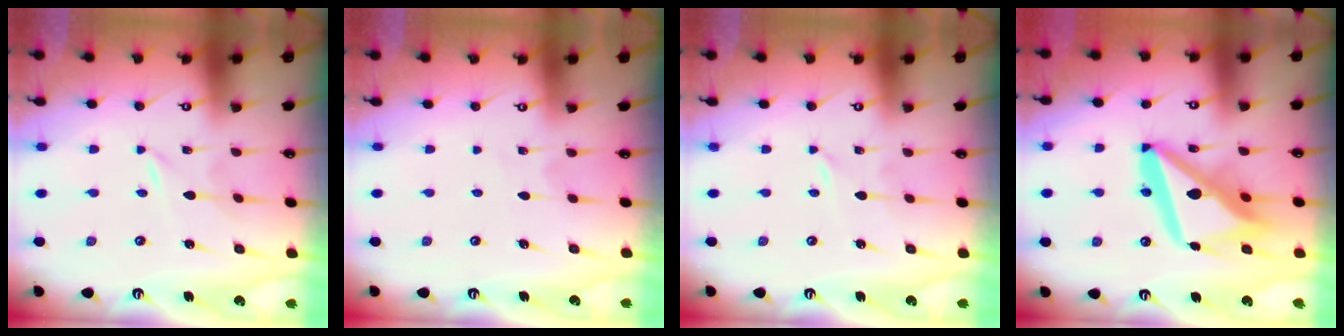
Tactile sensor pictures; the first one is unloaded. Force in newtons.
{"total": 2.0, "press": 2.0, "slide": 0.2}
{"total": 0.0}
{"total": 17.4, "press": 17.2, "slide": 2.1}